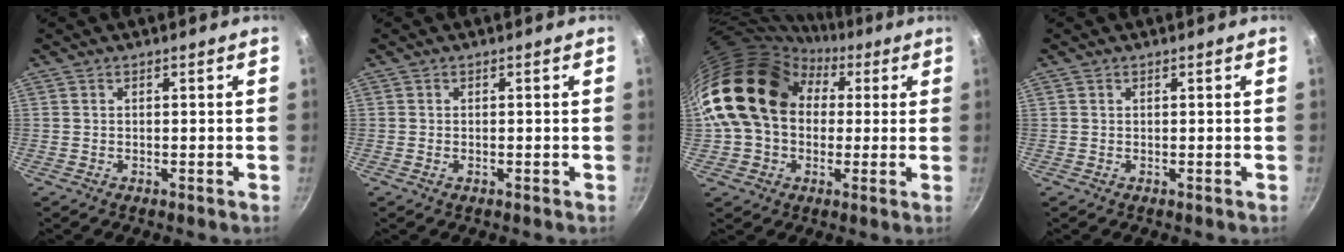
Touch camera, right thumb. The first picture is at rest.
{"total": 0.5, "force": [-0.2, 0.3, 0.4], "torque": [-0.007, 0.001, -0.003]}
{"total": 19.7, "force": [3.4, 15.2, 12.1], "torque": [-0.190, 0.045, 0.051]}
{"total": 0.0}